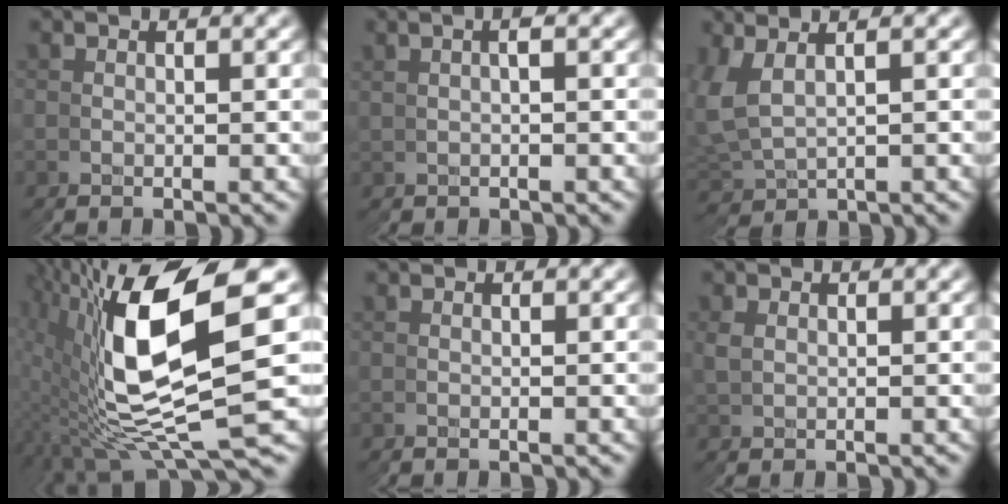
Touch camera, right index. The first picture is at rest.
{"total": 0.9, "force": [0.7, -0.2, 0.6], "torque": [-0.008, 0.009, 0.014]}
{"total": 4.1, "force": [0.5, 3.6, 1.8], "torque": [-0.074, -0.020, 0.030]}
{"total": 14.3, "force": [1.7, 6.0, 12.9], "torque": [-0.241, 0.008, 0.042]}
{"total": 0.0}
{"total": 1.2, "force": [0.7, 0.9, -0.3], "torque": [0.014, 0.002, 0.017]}